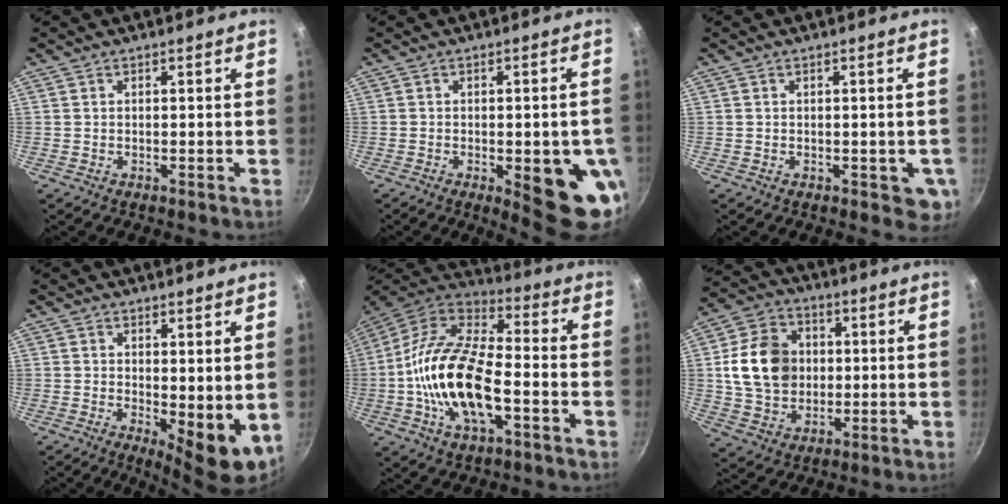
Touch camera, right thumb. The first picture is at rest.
{"total": 12.3, "force": [-3.4, 4.2, 11.1], "torque": [-0.106, 0.004, -0.035]}
{"total": 5.1, "force": [-1.2, 2.7, 4.2], "torque": [-0.026, -0.001, -0.012]}
{"total": 7.6, "force": [0.8, 3.3, 6.8], "torque": [-0.082, -0.015, 0.021]}
{"total": 20.6, "force": [-4.5, 9.8, 17.6], "torque": [-0.324, 0.037, -0.099]}
{"total": 14.5, "force": [1.4, 11.7, 8.5], "torque": [-0.128, 0.010, 0.025]}